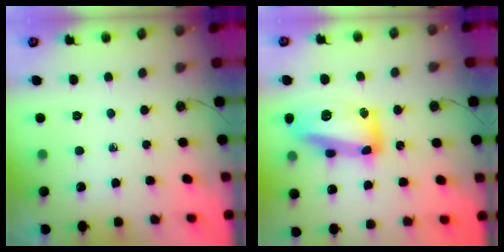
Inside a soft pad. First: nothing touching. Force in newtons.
{"total": 16.4, "press": 16.3, "slide": 1.1}